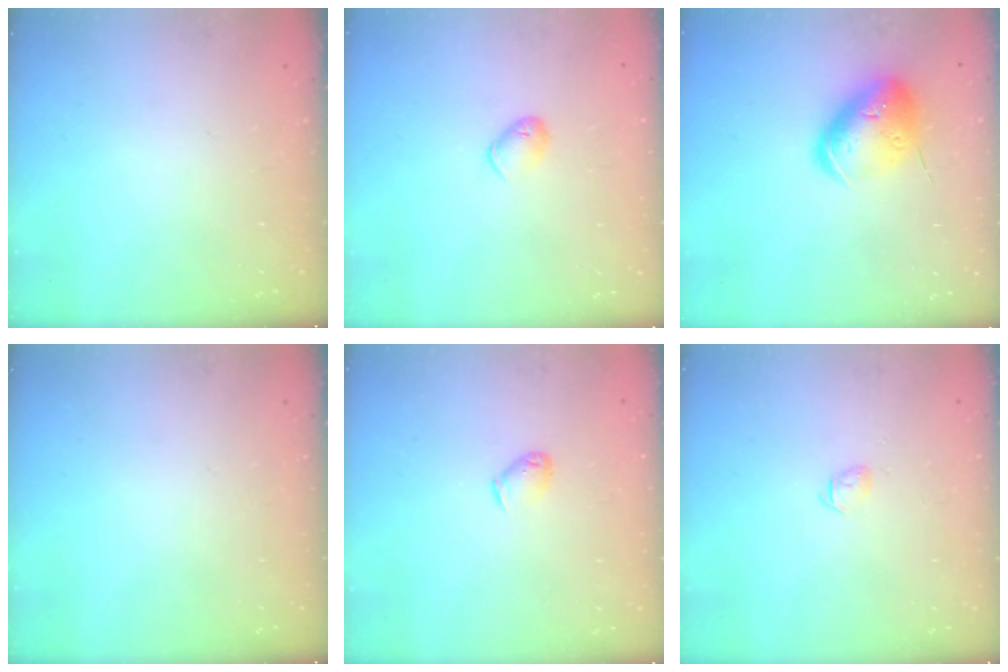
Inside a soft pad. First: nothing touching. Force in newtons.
{"total": 5.4, "press": 5.2, "slide": 1.1}
{"total": 16.0, "press": 15.8, "slide": 2.3}
{"total": 0.0}
{"total": 3.8, "press": 3.7, "slide": 0.7}
{"total": 3.4, "press": 3.3, "slide": 0.9}